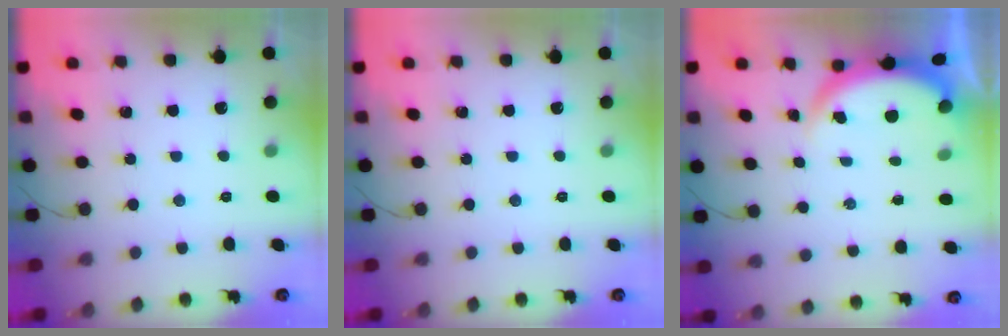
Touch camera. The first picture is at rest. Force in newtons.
{"total": 0.0}
{"total": 4.2, "press": 3.9, "slide": 1.5}